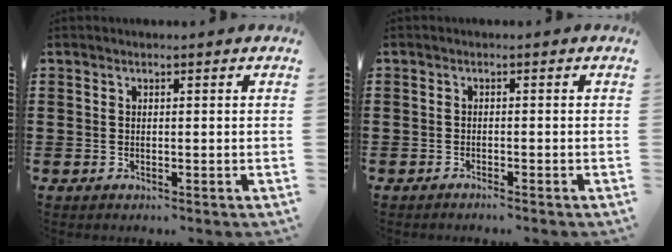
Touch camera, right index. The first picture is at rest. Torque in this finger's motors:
{"motor_torque": [-1.05, 1.09, -0.48, -0.04]}